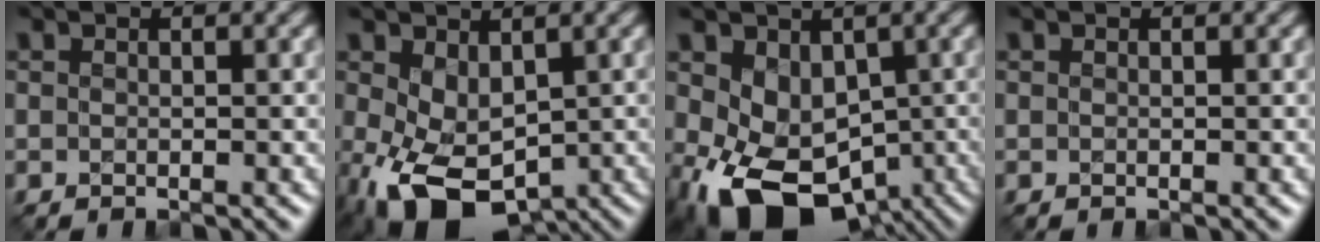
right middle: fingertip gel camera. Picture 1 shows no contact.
{"total": 7.7, "force": [-1.9, 4.8, 5.7], "torque": [-0.135, -0.021, -0.020]}
{"total": 10.0, "force": [-2.5, 7.0, 6.7], "torque": [-0.128, -0.031, -0.026]}
{"total": 0.0}